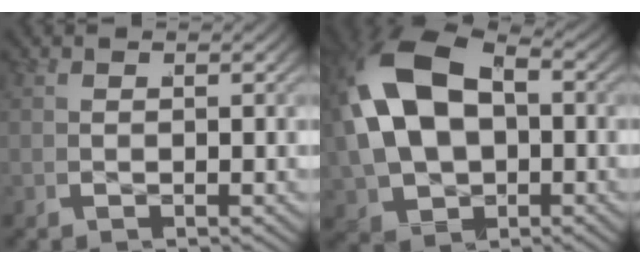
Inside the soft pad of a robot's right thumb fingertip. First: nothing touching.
{"total": 12.8, "force": [0.1, 9.1, 9.0], "torque": [-0.225, -0.035, 0.023]}